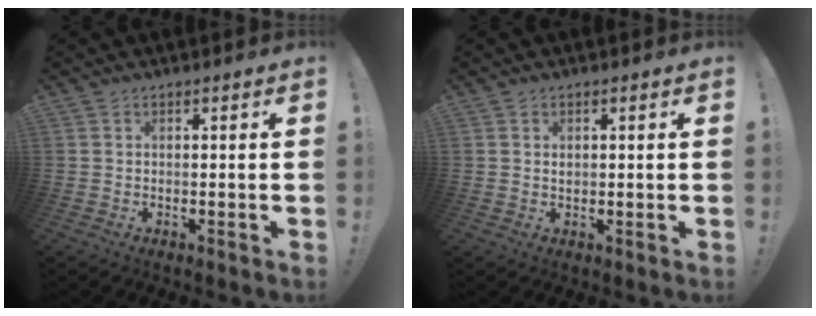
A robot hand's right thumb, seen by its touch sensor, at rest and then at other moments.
{"total": 1.0, "force": [0.3, 0.9, 0.3], "torque": [-0.007, 0.005, 0.006]}